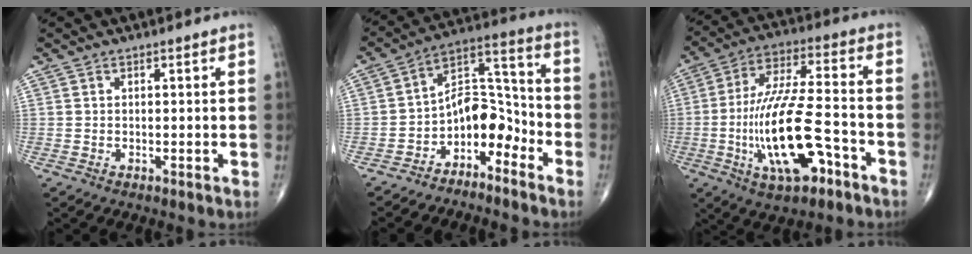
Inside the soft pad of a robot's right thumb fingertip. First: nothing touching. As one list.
[{"total": 9.7, "force": [-5.5, 5.8, 5.4], "torque": [-0.049, 0.097, -0.103]}, {"total": 18.7, "force": [-6.1, 6.6, 16.4], "torque": [-0.313, 0.034, -0.098]}]